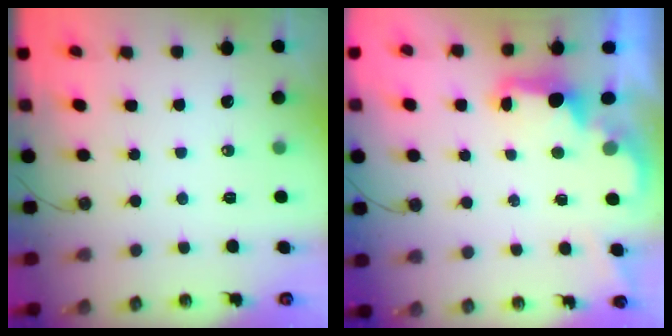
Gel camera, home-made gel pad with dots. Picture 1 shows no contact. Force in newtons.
{"total": 2.4, "press": 2.3, "slide": 0.8}